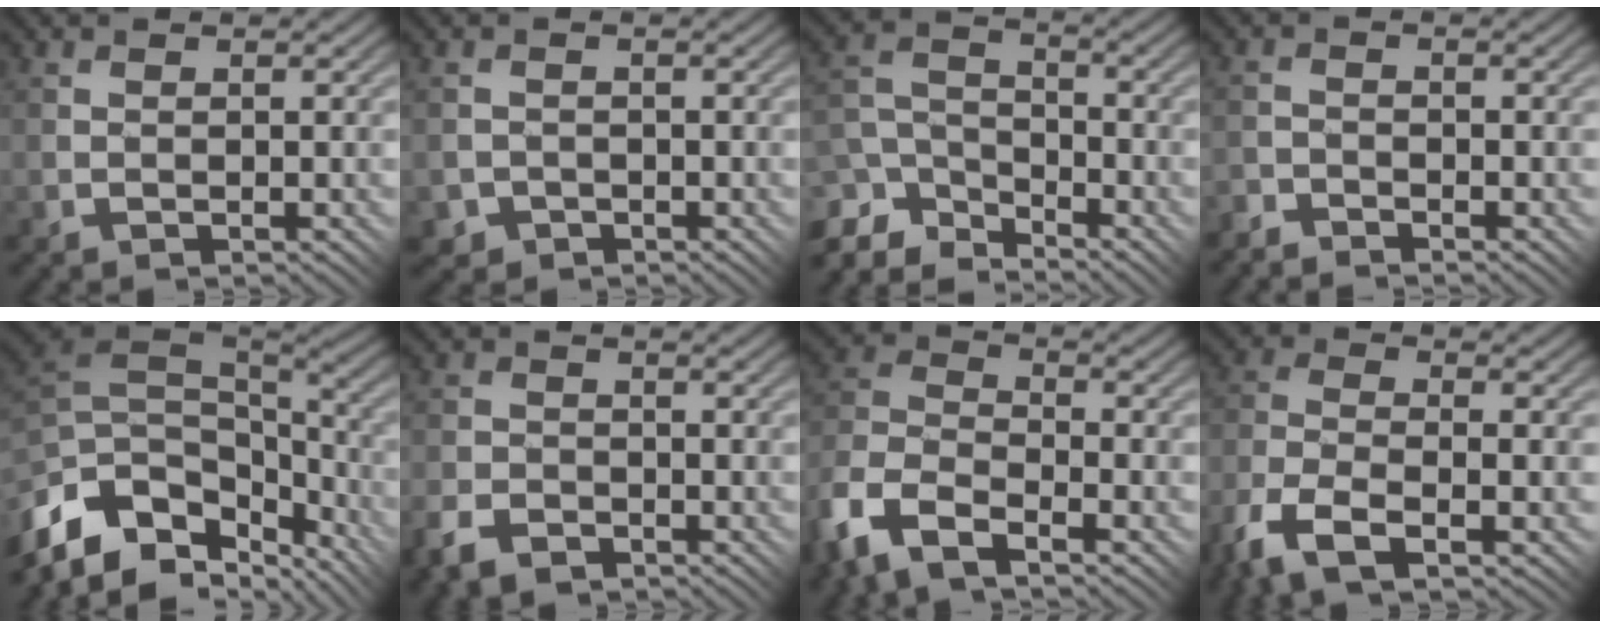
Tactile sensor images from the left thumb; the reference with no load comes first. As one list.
[{"total": 2.1, "force": [-1.2, 1.7, -0.3], "torque": [0.004, 0.002, -0.024]}, {"total": 8.1, "force": [-6.0, 4.1, 3.6], "torque": [-0.097, -0.005, -0.114]}, {"total": 2.5, "force": [-2.5, 0.4, -0.1], "torque": [0.004, 0.009, -0.055]}, {"total": 13.1, "force": [-5.7, 7.2, 9.4], "torque": [-0.244, -0.015, -0.091]}, {"total": 4.4, "force": [-3.0, 2.6, 1.8], "torque": [-0.050, -0.006, -0.061]}, {"total": 11.0, "force": [-7.1, 5.4, 6.4], "torque": [-0.153, -0.020, -0.149]}, {"total": 9.4, "force": [-5.8, 3.7, 6.5], "torque": [-0.147, -0.016, -0.113]}]